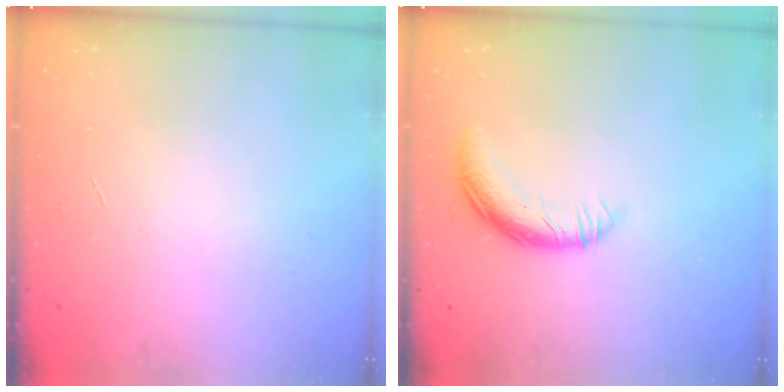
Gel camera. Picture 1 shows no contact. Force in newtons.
{"total": 11.5, "press": 11.5, "slide": 0.6}